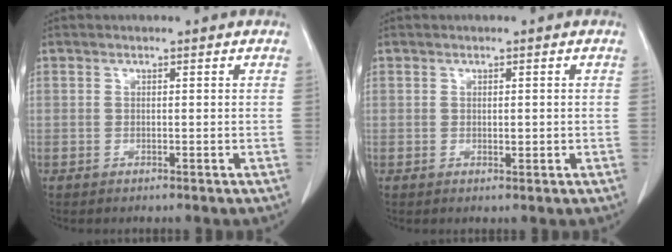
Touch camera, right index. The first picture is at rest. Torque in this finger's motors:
{"motor_torque": [-0.07, 0.03, 0.00, 0.01]}